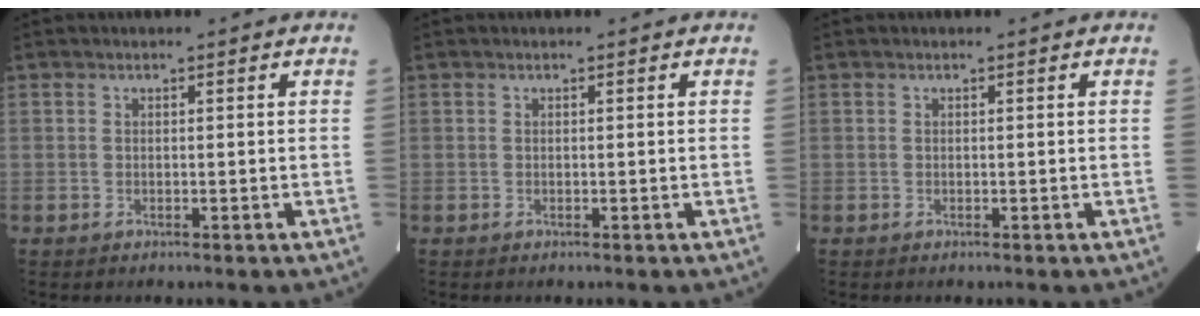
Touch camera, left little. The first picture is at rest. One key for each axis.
{"total": 0.0}
{"total": 0.0}